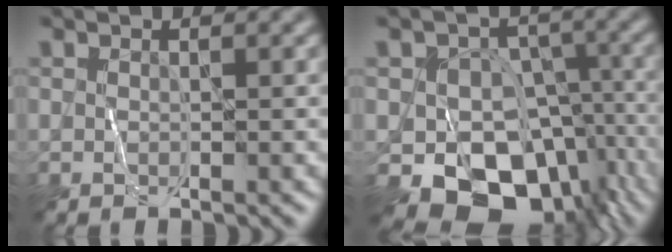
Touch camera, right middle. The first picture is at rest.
{"total": 11.7, "force": [-5.6, 8.3, 5.9], "torque": [-0.081, 0.005, -0.089]}